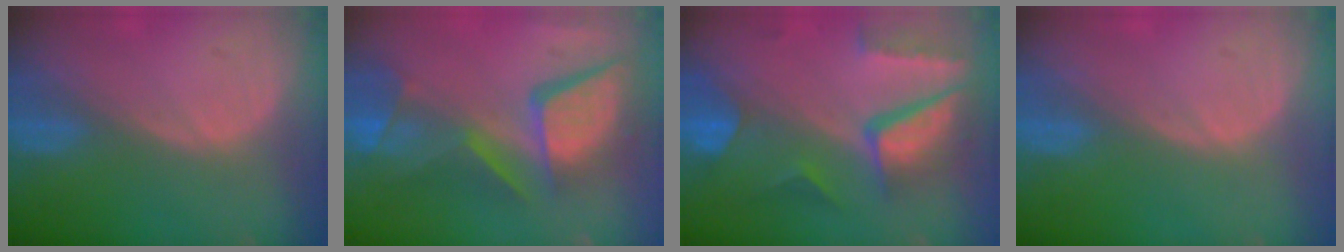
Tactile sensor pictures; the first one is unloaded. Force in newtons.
{"total": 13.1, "press": 10.8, "slide": 7.5}
{"total": 10.5, "press": 8.9, "slide": 5.6}
{"total": 0.0}